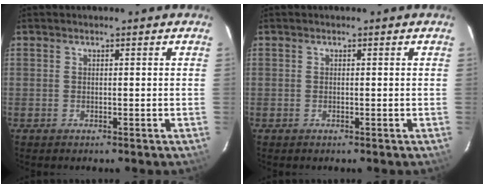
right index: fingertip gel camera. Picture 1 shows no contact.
{"total": 0.0}